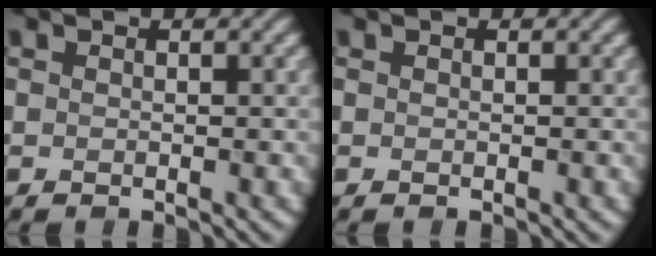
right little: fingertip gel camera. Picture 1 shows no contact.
{"total": 0.0}